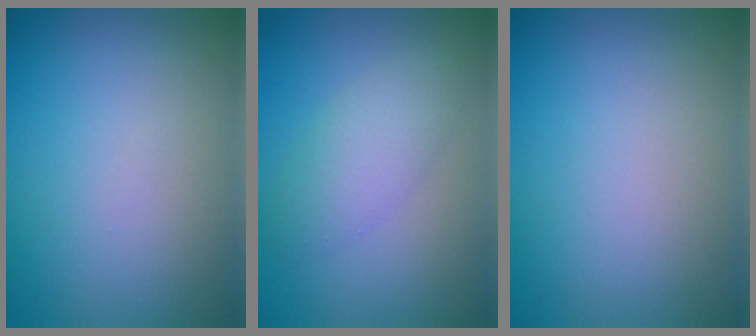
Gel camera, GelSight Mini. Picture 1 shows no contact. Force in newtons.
{"total": 3.0, "press": 3.0, "slide": 0.1}
{"total": 0.0}